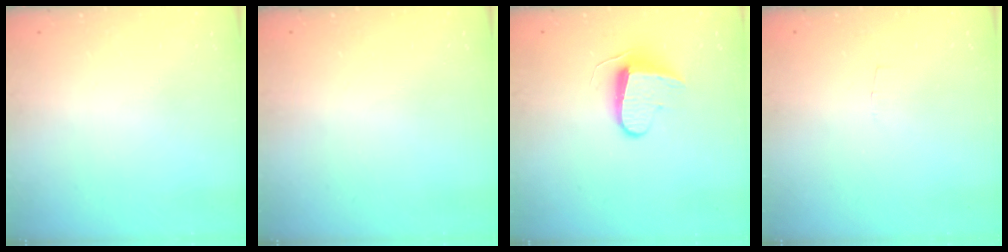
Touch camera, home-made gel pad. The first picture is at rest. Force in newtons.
{"total": 0.6, "press": 0.6, "slide": 0.2}
{"total": 8.7, "press": 8.6, "slide": 0.5}
{"total": 2.0, "press": 2.0, "slide": 0.2}